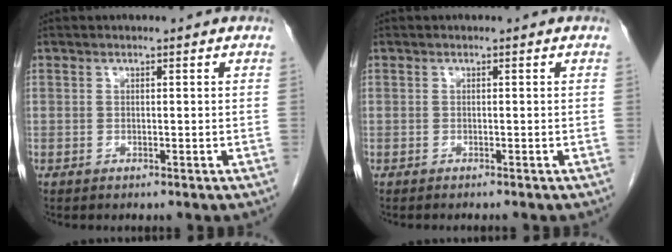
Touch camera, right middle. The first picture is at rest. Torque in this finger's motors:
{"motor_torque": [0.46, -0.40, -0.05, 0.00]}